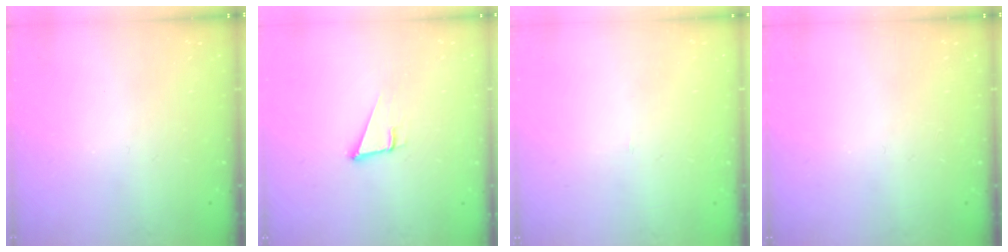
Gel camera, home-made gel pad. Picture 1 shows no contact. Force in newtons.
{"total": 4.4, "press": 3.8, "slide": 2.3}
{"total": 1.5, "press": 1.5, "slide": 0.1}
{"total": 0.0}